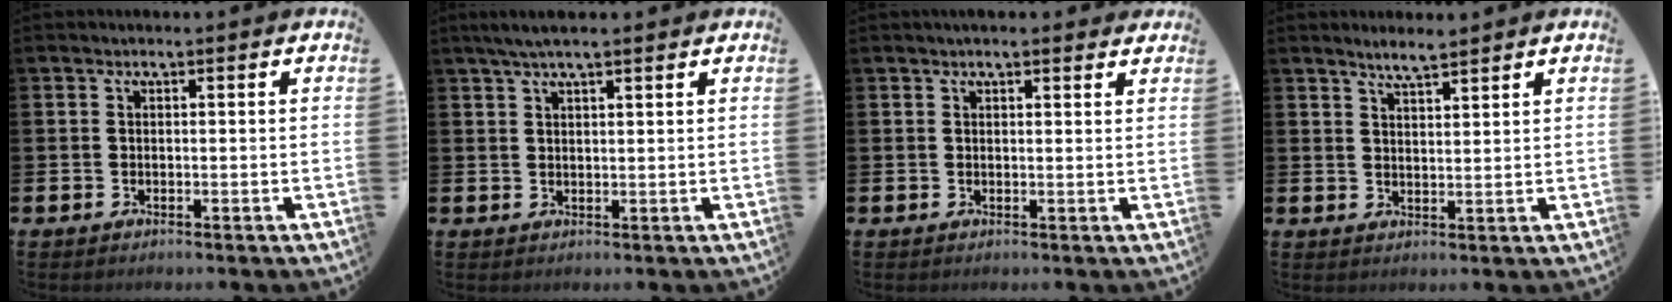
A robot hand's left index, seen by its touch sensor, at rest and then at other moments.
{"total": 3.4, "force": [2.5, 0.6, 2.1], "torque": [-0.046, 0.002, 0.046]}
{"total": 1.5, "force": [1.4, 0.2, 0.4], "torque": [-0.002, -0.001, 0.024]}
{"total": 3.5, "force": [3.4, 0.2, 0.9], "torque": [-0.017, -0.017, 0.059]}